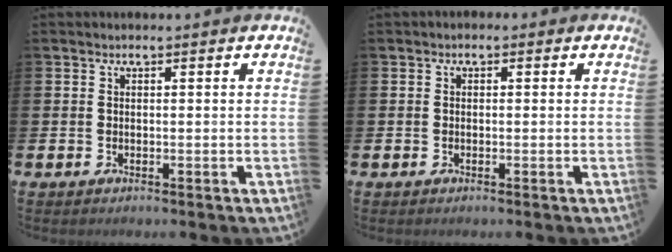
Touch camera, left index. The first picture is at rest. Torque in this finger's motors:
{"motor_torque": [0.32, -0.57, -0.26, 0.10]}